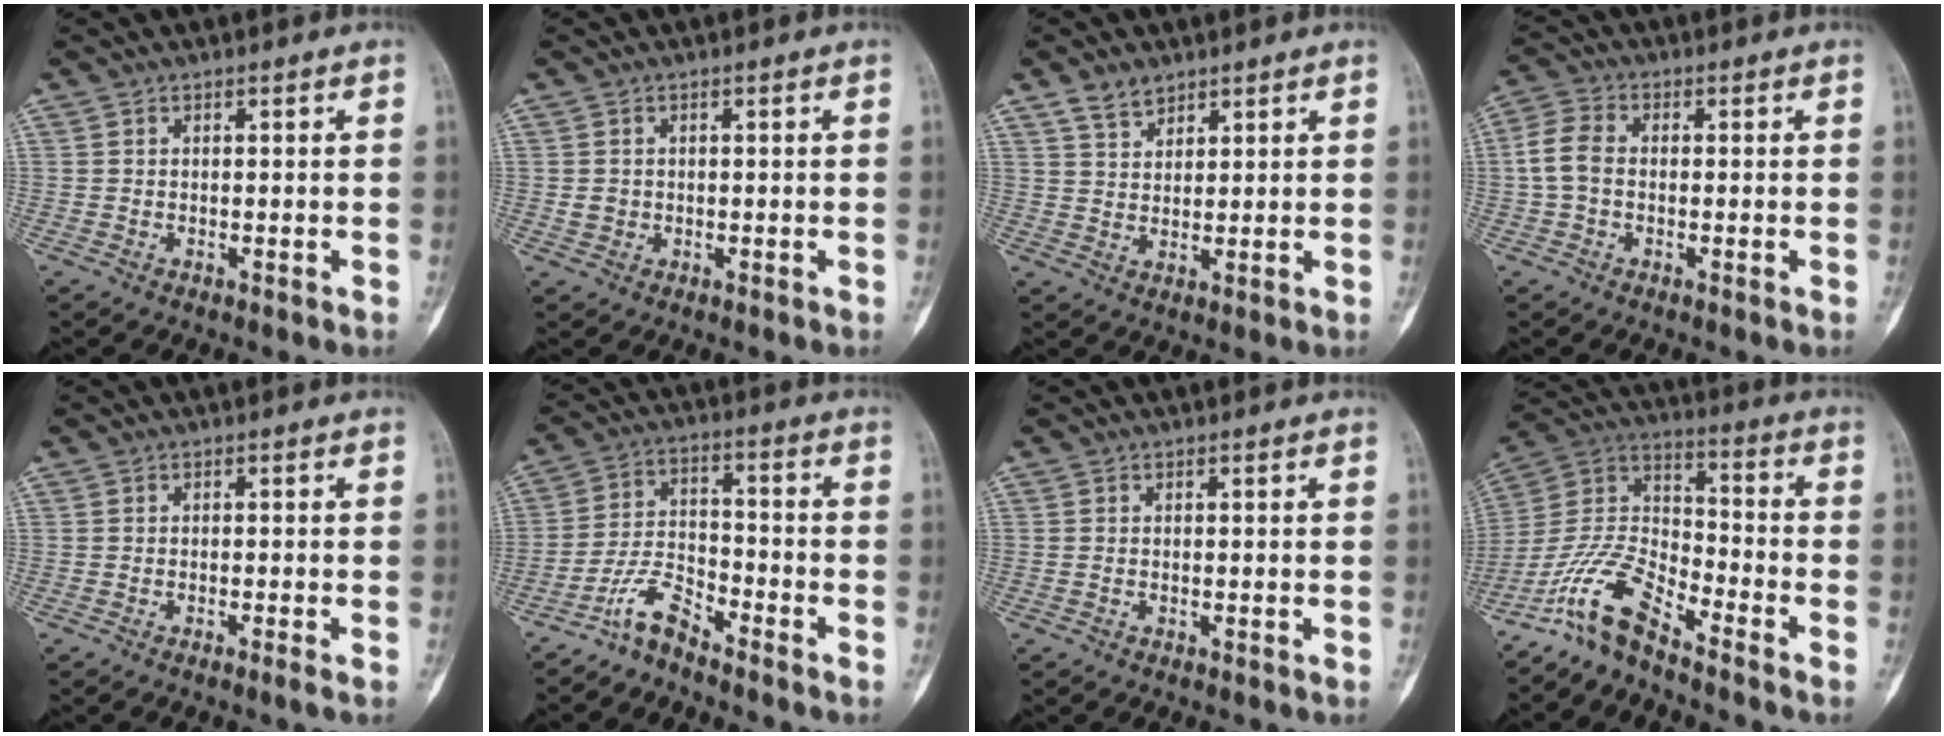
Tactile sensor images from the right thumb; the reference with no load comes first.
{"total": 1.7, "force": [-0.1, 1.5, 0.7], "torque": [-0.008, 0.004, 0.002]}
{"total": 4.3, "force": [3.2, 2.4, 1.6], "torque": [-0.015, -0.017, 0.065]}
{"total": 5.3, "force": [-0.4, 3.7, 3.7], "torque": [-0.079, 0.017, -0.016]}
{"total": 1.1, "force": [-0.7, -0.3, 0.8], "torque": [-0.020, 0.001, -0.015]}
{"total": 6.5, "force": [-5.6, 1.7, 2.9], "torque": [-0.056, 0.049, -0.117]}
{"total": 0.0}
{"total": 11.7, "force": [-9.3, 3.2, 6.3], "torque": [-0.134, 0.078, -0.191]}